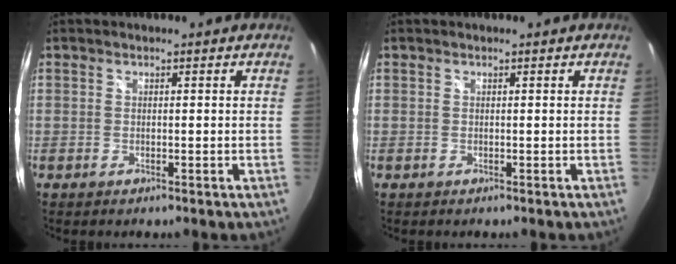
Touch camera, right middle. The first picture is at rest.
{"total": 0.0}